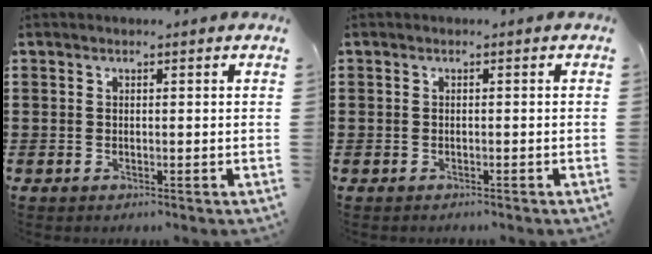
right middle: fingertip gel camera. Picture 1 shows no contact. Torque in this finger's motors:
{"motor_torque": [-1.44, 0.70, -0.82, -0.21]}